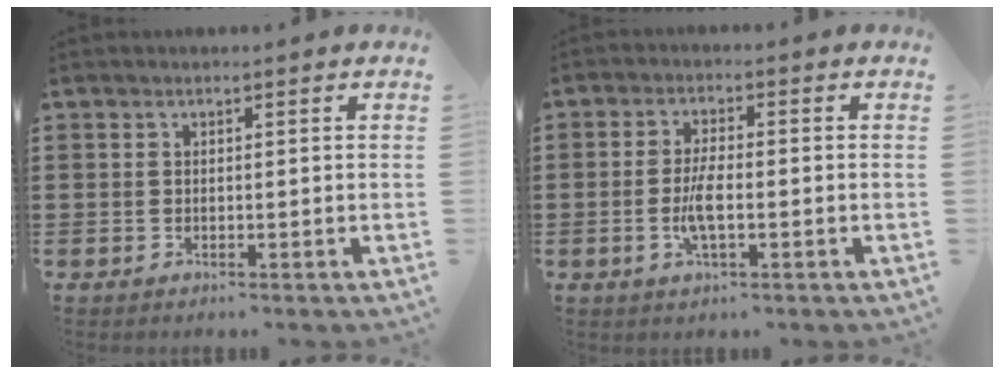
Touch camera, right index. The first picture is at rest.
{"total": 4.6, "force": [-1.1, 1.4, 4.3], "torque": [-0.093, -0.003, -0.025]}